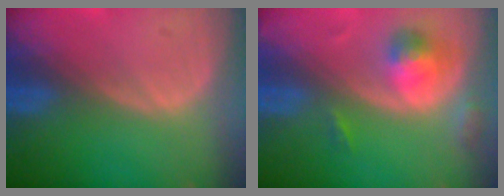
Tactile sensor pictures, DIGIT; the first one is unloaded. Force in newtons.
{"total": 5.3, "press": 4.9, "slide": 2.2}